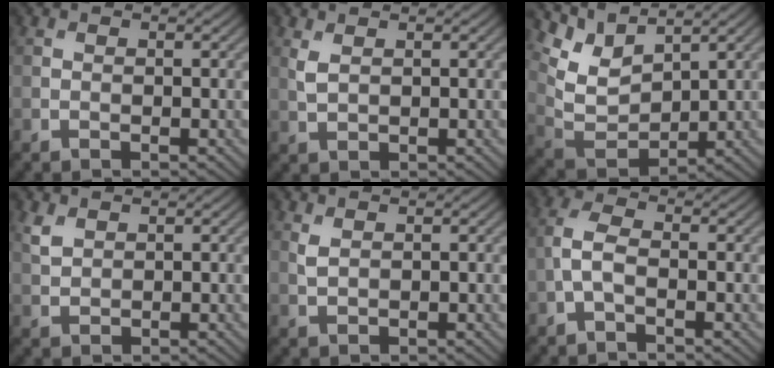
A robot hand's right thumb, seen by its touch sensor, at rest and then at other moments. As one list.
[{"total": 1.8, "force": [0.9, 0.8, 1.3], "torque": [-0.039, 0.000, 0.023]}, {"total": 7.2, "force": [4.6, 3.3, 4.5], "torque": [-0.108, -0.005, 0.097]}, {"total": 2.1, "force": [1.4, 1.1, 1.1], "torque": [-0.034, -0.001, 0.034]}, {"total": 1.3, "force": [0.9, 0.5, 0.9], "torque": [-0.028, -0.002, 0.022]}, {"total": 3.4, "force": [-0.9, 1.5, 2.9], "torque": [-0.072, 0.007, -0.026]}]